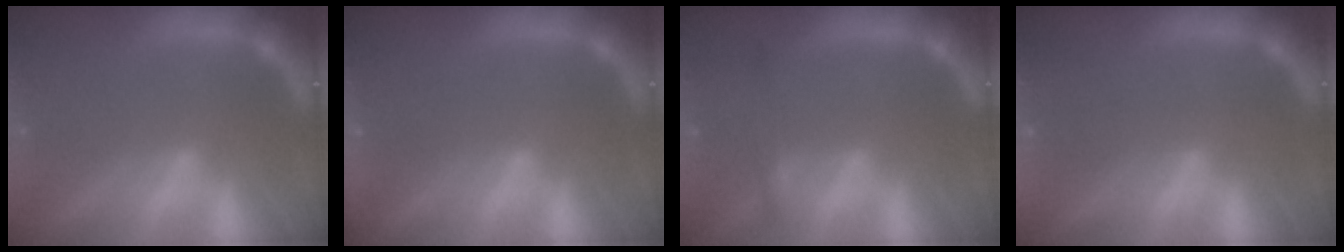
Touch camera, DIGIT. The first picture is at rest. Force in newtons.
{"total": 2.4}
{"total": 1.9}
{"total": 6.0}